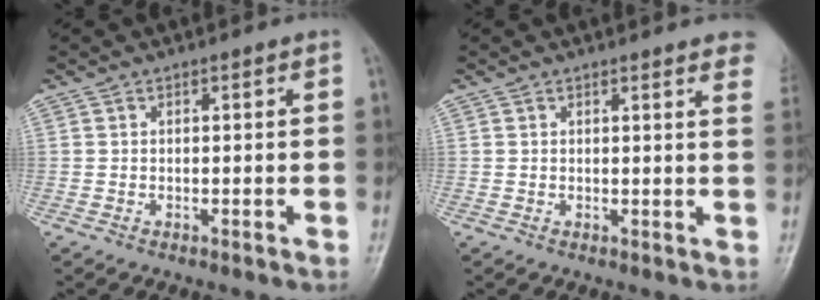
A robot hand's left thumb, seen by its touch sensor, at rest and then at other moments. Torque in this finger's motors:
{"motor_torque": [1.20, 0.35, 0.58, -0.75, 0.00]}